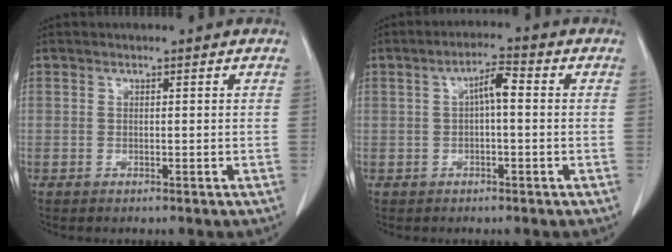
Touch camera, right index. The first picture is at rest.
{"total": 4.1, "force": [0.3, 1.2, 3.9], "torque": [-0.066, 0.019, 0.004]}